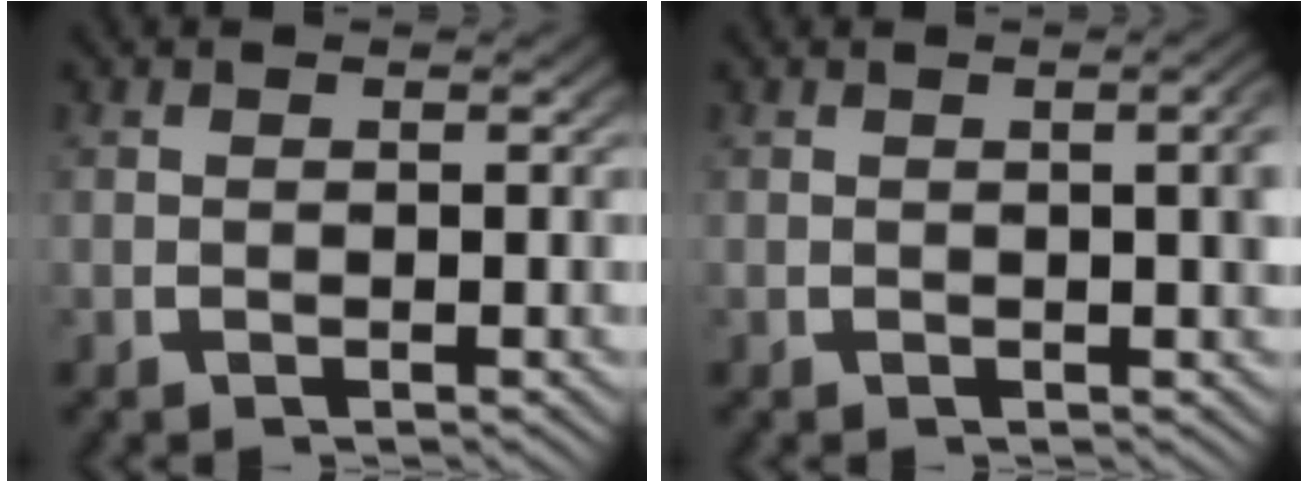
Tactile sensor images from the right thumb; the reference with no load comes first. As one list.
[{"total": 2.3, "force": [0.2, 0.5, 2.2], "torque": [-0.022, 0.001, 0.005]}]